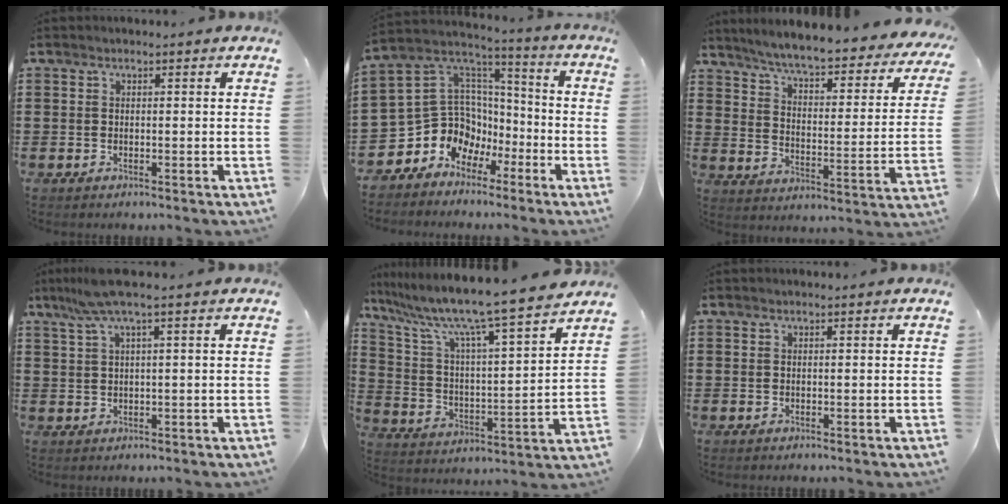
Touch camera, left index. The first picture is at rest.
{"total": 8.9, "force": [-3.8, 8.0, 0.8], "torque": [-0.062, -0.015, -0.069]}
{"total": 5.4, "force": [5.0, -0.4, 2.2], "torque": [-0.065, -0.041, 0.078]}
{"total": 4.5, "force": [1.9, 0.2, 4.1], "torque": [-0.096, -0.001, 0.028]}
{"total": 9.4, "force": [8.1, -0.5, 4.7], "torque": [-0.127, -0.067, 0.127]}
{"total": 0.0}